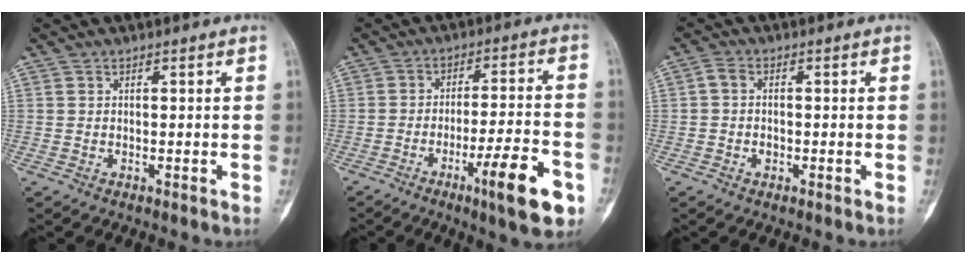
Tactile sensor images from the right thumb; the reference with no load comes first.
{"total": 12.7, "force": [-6.0, 2.3, 10.9], "torque": [-0.162, 0.022, -0.088]}
{"total": 2.7, "force": [-0.5, 2.1, 1.7], "torque": [-0.030, 0.009, -0.013]}